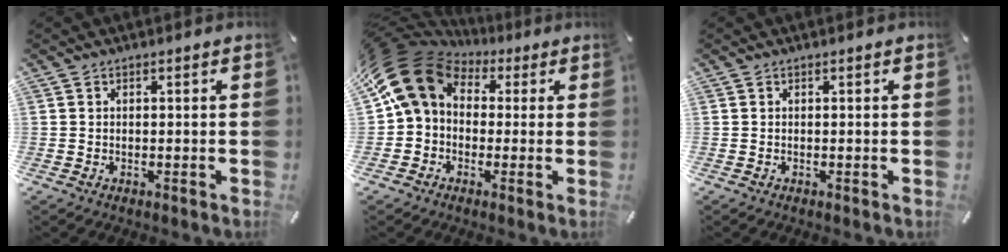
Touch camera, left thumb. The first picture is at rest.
{"total": 14.8, "force": [2.7, 11.9, 8.3], "torque": [-0.165, -0.003, 0.049]}
{"total": 0.0}